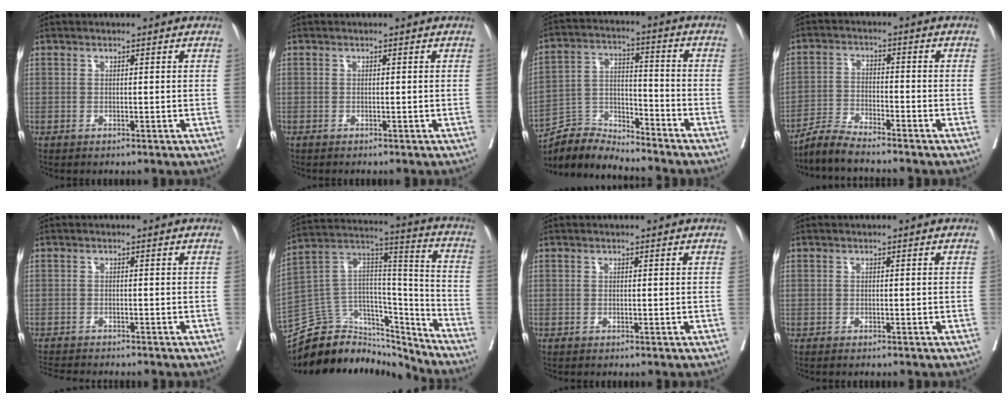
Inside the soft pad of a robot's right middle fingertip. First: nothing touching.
{"total": 0.5, "force": [0.0, 0.5, -0.1], "torque": [0.009, 0.006, -0.004]}
{"total": 9.4, "force": [-9.4, 0.9, 0.5], "torque": [-0.010, 0.022, -0.179]}
{"total": 4.8, "force": [-4.3, 0.2, 2.2], "torque": [-0.044, -0.014, -0.088]}
{"total": 6.9, "force": [-6.4, 1.0, 2.4], "torque": [-0.032, -0.008, -0.098]}
{"total": 21.7, "force": [-19.9, 7.3, 4.5], "torque": [-0.099, 0.066, -0.327]}
{"total": 0.0}
{"total": 1.5, "force": [-1.3, 0.2, 0.7], "torque": [-0.011, -0.002, -0.018]}